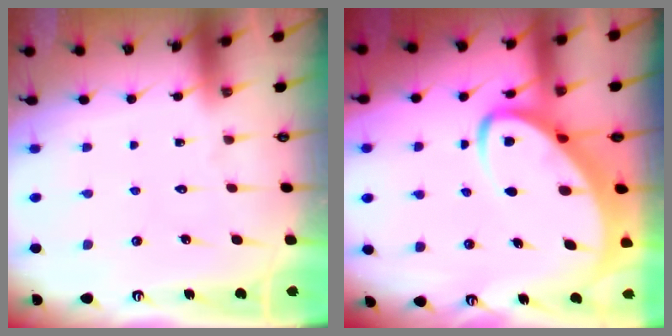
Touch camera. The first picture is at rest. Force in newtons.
{"total": 7.3, "press": 7.2, "slide": 1.0}